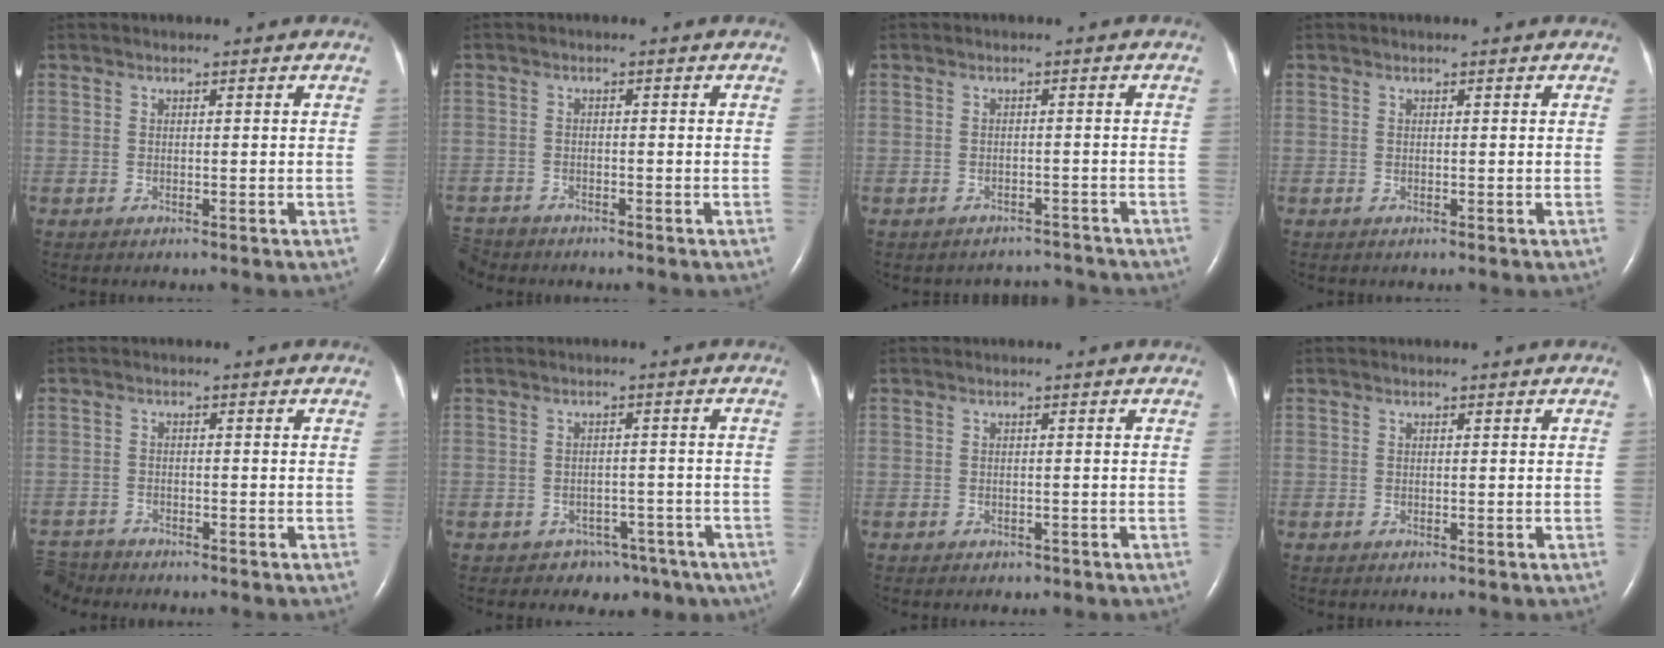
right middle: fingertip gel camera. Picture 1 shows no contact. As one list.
[{"total": 4.1, "force": [-3.9, 1.5, 0.4], "torque": [-0.010, -0.010, -0.073]}, {"total": 3.3, "force": [-3.1, 1.0, -0.9], "torque": [0.010, 0.010, -0.041]}, {"total": 0.0}, {"total": 4.5, "force": [-4.3, 1.2, 0.1], "torque": [-0.004, -0.015, -0.083]}, {"total": 7.7, "force": [-5.3, 5.4, 0.9], "torque": [-0.003, 0.018, -0.054]}, {"total": 1.9, "force": [-1.4, 1.0, 0.7], "torque": [-0.017, 0.000, -0.010]}, {"total": 0.0}]